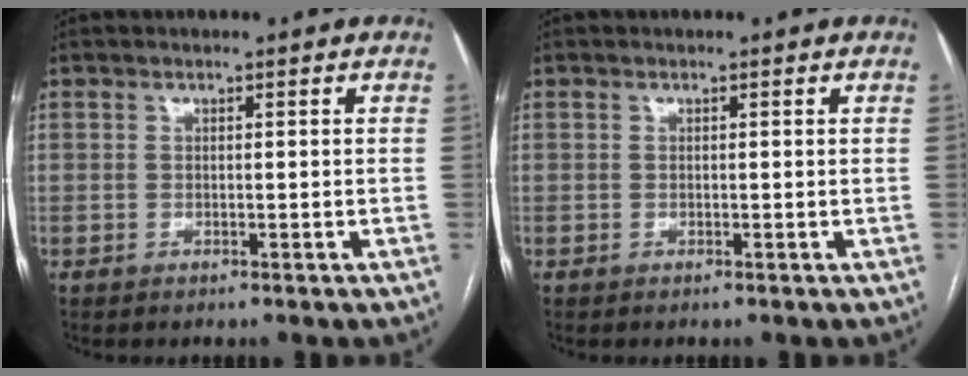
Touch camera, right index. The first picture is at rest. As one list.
[{"total": 0.0}]